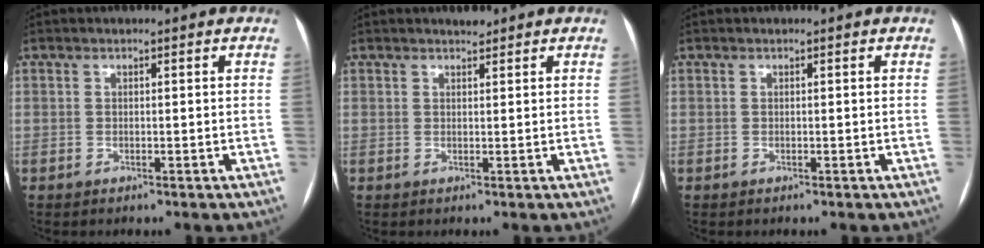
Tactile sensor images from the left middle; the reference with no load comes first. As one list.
[{"total": 1.4, "force": [1.2, 0.4, 0.5], "torque": [-0.013, 0.002, 0.020]}, {"total": 0.0}]